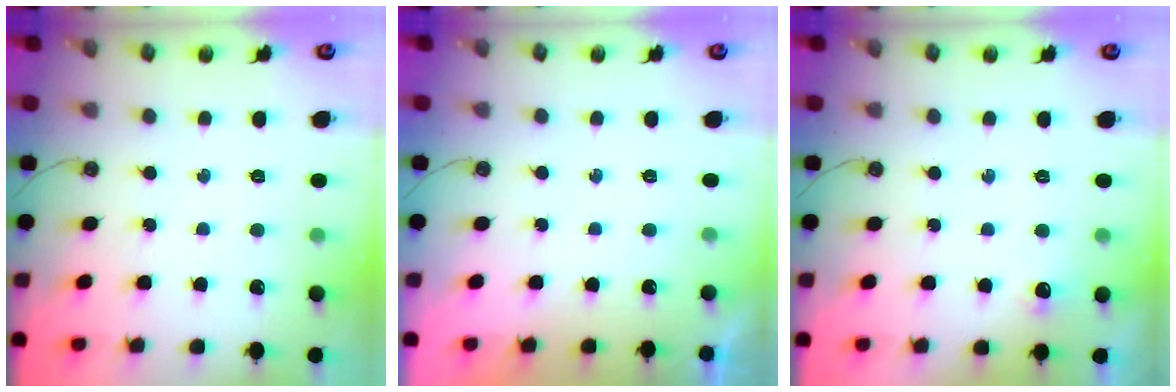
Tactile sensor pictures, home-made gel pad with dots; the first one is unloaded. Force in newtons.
{"total": 0.0}
{"total": 5.7, "press": 5.6, "slide": 1.1}